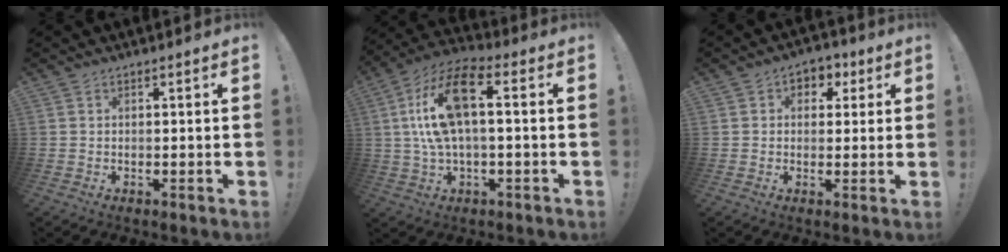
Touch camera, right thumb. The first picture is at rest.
{"total": 16.3, "force": [2.3, 6.7, 14.7], "torque": [-0.283, 0.009, 0.035]}
{"total": 4.8, "force": [1.1, 4.3, 2.0], "torque": [-0.012, 0.000, 0.018]}